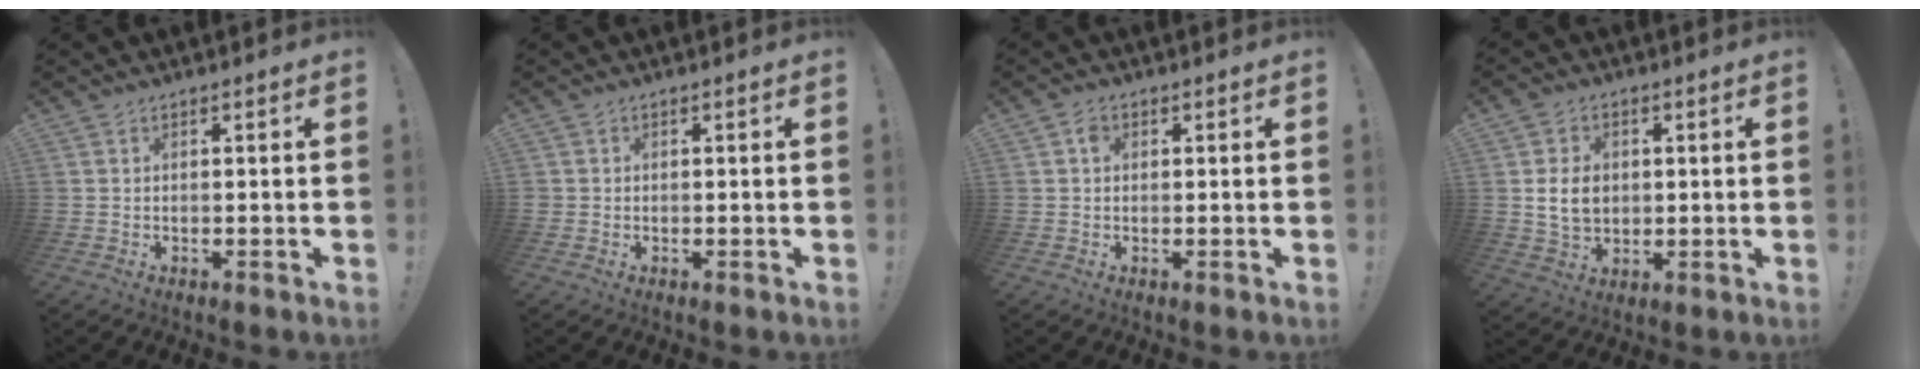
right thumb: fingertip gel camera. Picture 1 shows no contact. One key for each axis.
{"total": 0.7, "fx": -0.1, "fy": 0.7, "fz": 0.1, "tx": -0.001, "ty": 0.001, "tz": -0.001}
{"total": 2.0, "fx": 0.1, "fy": 1.6, "fz": 1.3, "tx": -0.021, "ty": 0.005, "tz": 0.001}
{"total": 9.1, "fx": 0.6, "fy": 7.3, "fz": 5.4, "tx": -0.077, "ty": 0.004, "tz": 0.013}